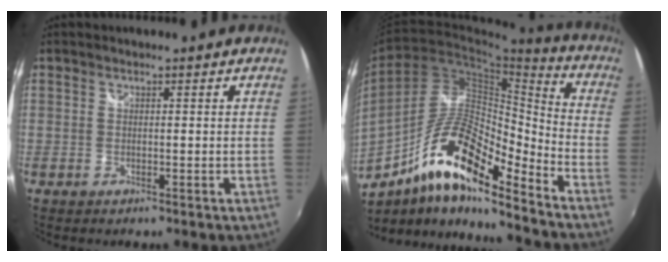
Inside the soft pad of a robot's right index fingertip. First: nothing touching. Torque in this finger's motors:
{"motor_torque": [0.99, -1.15, 0.82, 0.21]}